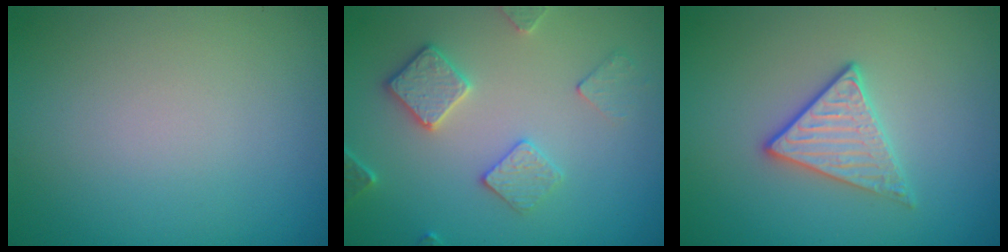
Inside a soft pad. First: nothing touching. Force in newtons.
{"total": 3.3, "press": 3.1, "slide": 0.9}
{"total": 2.9, "press": 2.6, "slide": 1.2}